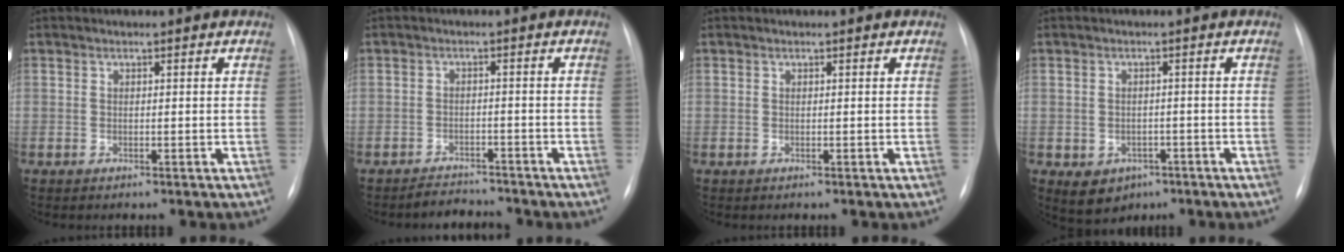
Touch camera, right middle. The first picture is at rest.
{"total": 3.7, "force": [-3.5, 1.0, -0.1], "torque": [-0.002, -0.004, -0.054]}
{"total": 0.0}
{"total": 5.4, "force": [-2.5, 4.3, 2.0], "torque": [-0.033, 0.006, -0.023]}